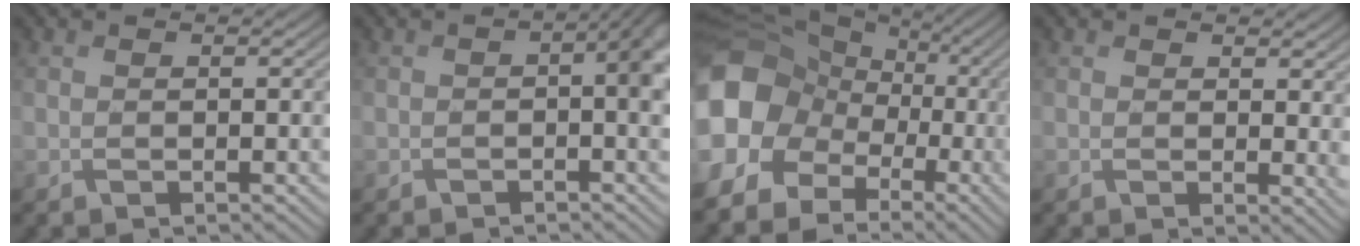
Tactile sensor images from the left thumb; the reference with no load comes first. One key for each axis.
{"total": 4.3, "fx": -0.5, "fy": 1.8, "fz": 3.9, "tx": -0.049, "ty": -0.001, "tz": -0.009}
{"total": 15.2, "fx": -2.1, "fy": 12.9, "fz": 7.7, "tx": -0.242, "ty": -0.022, "tz": -0.050}
{"total": 2.7, "fx": 1.4, "fy": 1.2, "fz": 1.9, "tx": -0.026, "ty": -0.005, "tz": 0.024}